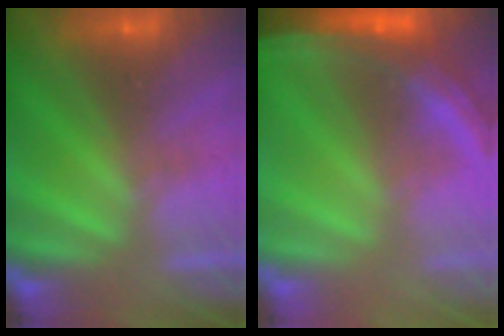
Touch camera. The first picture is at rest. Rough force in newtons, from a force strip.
{"total": 8.0}